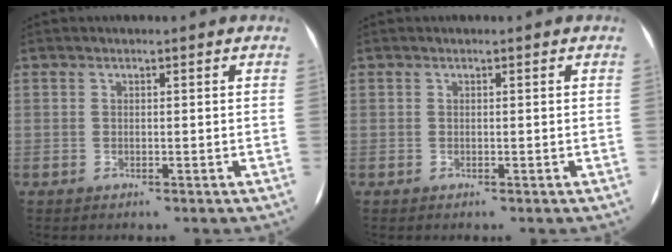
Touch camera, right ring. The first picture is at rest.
{"total": 0.0}